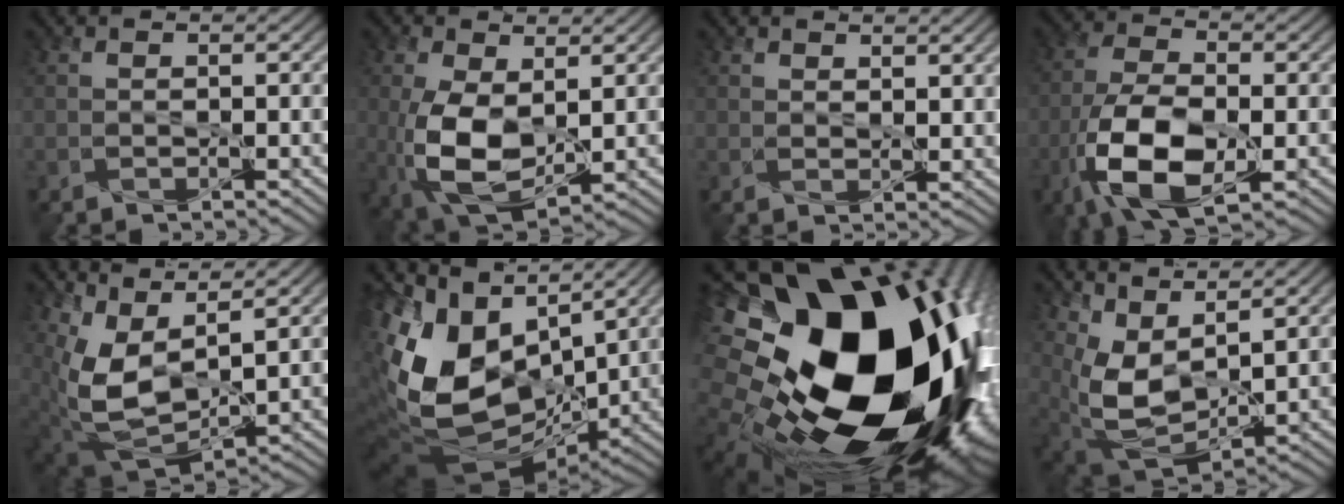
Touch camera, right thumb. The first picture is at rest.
{"total": 10.5, "force": [0.2, 5.8, 8.7], "torque": [-0.211, 0.000, 0.007]}
{"total": 2.4, "force": [1.9, 1.1, 1.0], "torque": [-0.021, -0.001, 0.038]}
{"total": 12.1, "force": [-4.1, 5.8, 9.7], "torque": [-0.218, -0.011, -0.086]}
{"total": 9.8, "force": [4.2, 4.8, 7.4], "torque": [-0.179, 0.000, 0.085]}
{"total": 17.9, "force": [2.6, 11.4, 13.5], "torque": [-0.306, -0.010, 0.064]}
{"total": 24.2, "force": [1.0, 17.3, 16.8], "torque": [-0.282, -0.079, 0.024]}
{"total": 9.1, "force": [4.5, 4.5, 6.5], "torque": [-0.166, 0.001, 0.091]}